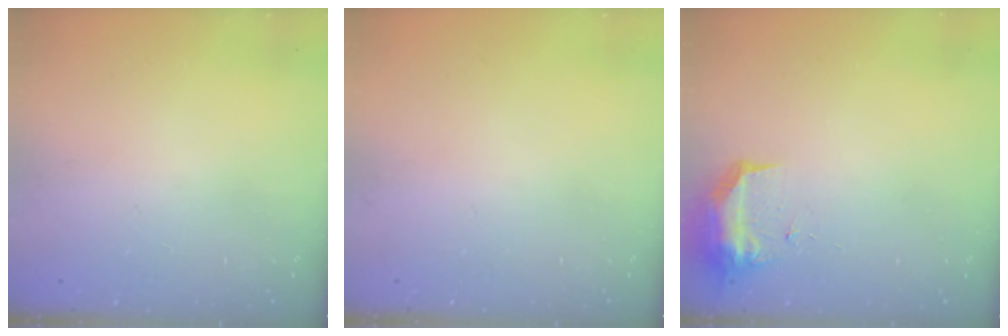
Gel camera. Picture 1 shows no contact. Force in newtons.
{"total": 0.0}
{"total": 9.0, "press": 9.0, "slide": 0.6}